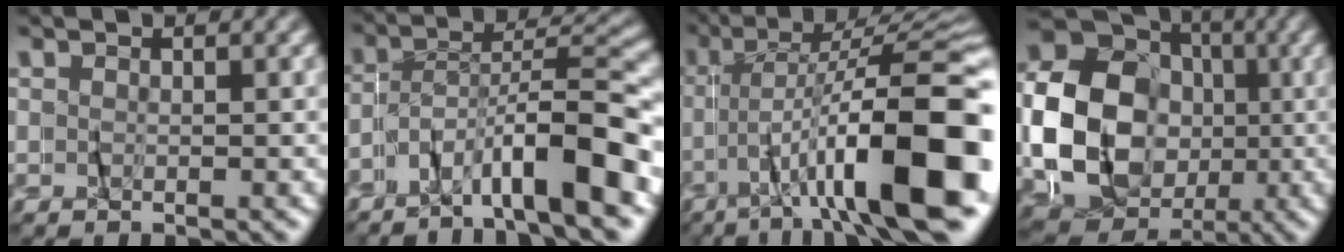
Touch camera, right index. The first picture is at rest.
{"total": 7.7, "force": [-4.9, 2.2, 5.6], "torque": [-0.080, 0.007, -0.086]}
{"total": 14.0, "force": [-5.0, 3.4, 12.6], "torque": [-0.174, -0.013, -0.068]}
{"total": 15.6, "force": [-0.8, 13.2, 8.2], "torque": [-0.176, -0.021, -0.018]}